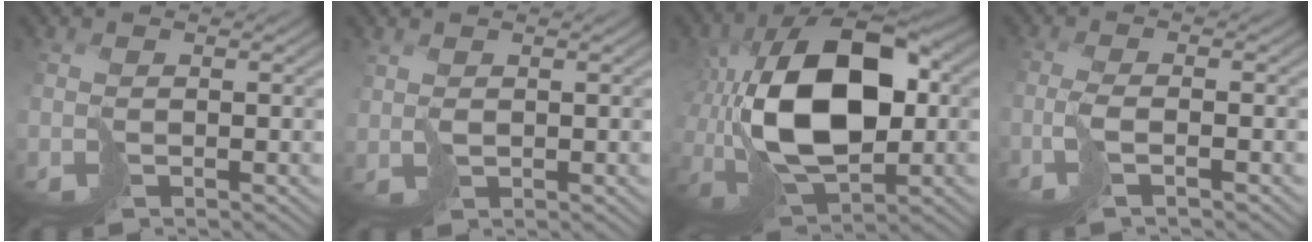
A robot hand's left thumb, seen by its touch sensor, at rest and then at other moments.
{"total": 1.6, "force": [1.3, 0.9, 0.3], "torque": [-0.013, -0.005, 0.025]}
{"total": 16.2, "force": [2.1, 9.4, 13.0], "torque": [-0.245, 0.018, 0.030]}
{"total": 2.1, "force": [-0.5, -0.1, 2.0], "torque": [-0.031, 0.006, -0.026]}